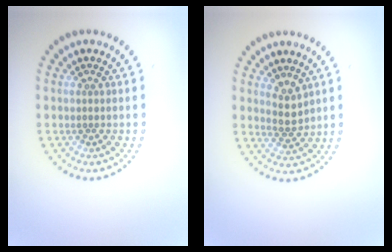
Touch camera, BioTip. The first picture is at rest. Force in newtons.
{"total": 1.7, "press": 1.5, "slide": 0.9}